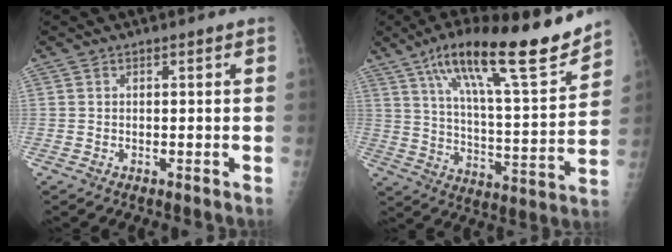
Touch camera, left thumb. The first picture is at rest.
{"total": 22.8, "force": [15.8, 4.2, 15.9], "torque": [-0.234, -0.063, 0.260]}